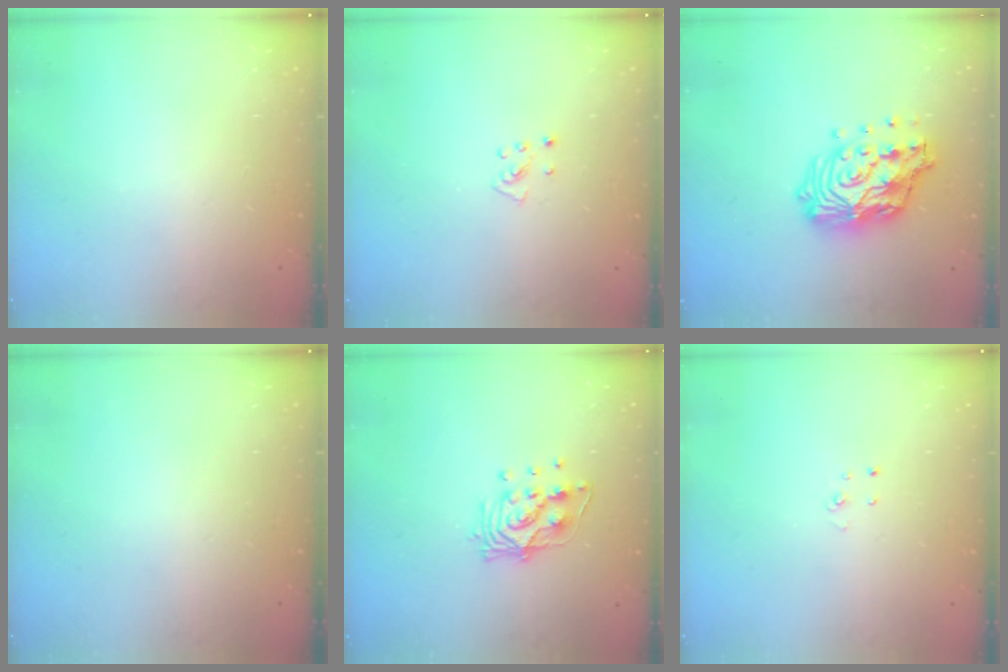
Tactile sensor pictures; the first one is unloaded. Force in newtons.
{"total": 4.4, "press": 4.4, "slide": 0.3}
{"total": 17.2, "press": 17.1, "slide": 1.6}
{"total": 0.0}
{"total": 11.2, "press": 11.2, "slide": 0.6}
{"total": 2.7, "press": 2.7, "slide": 0.3}